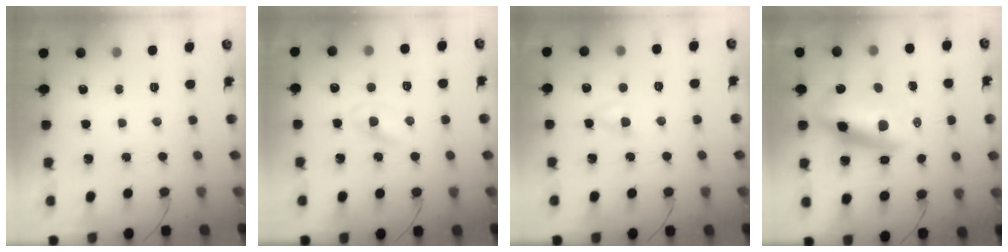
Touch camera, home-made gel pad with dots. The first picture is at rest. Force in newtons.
{"total": 2.6, "press": 2.3, "slide": 1.1}
{"total": 2.4, "press": 2.2, "slide": 1.0}
{"total": 11.3, "press": 11.0, "slide": 2.7}